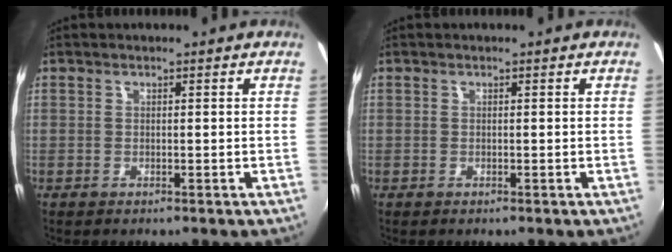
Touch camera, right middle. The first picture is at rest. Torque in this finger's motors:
{"motor_torque": [0.01, -0.35, -0.01, 0.00]}